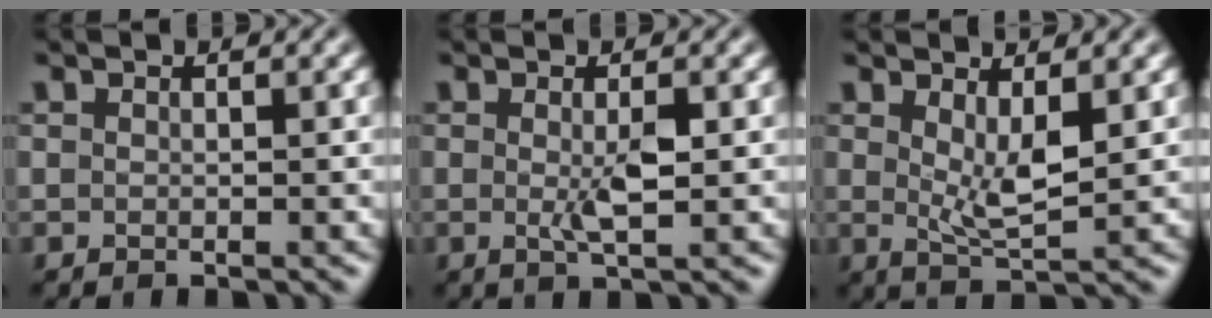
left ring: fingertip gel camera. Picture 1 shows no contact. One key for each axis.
{"total": 2.3, "fx": -0.4, "fy": 0.4, "fz": 2.3, "tx": -0.043, "ty": -0.005, "tz": -0.006}
{"total": 3.5, "fx": 0.6, "fy": 1.2, "fz": 3.3, "tx": -0.062, "ty": -0.012, "tz": 0.017}